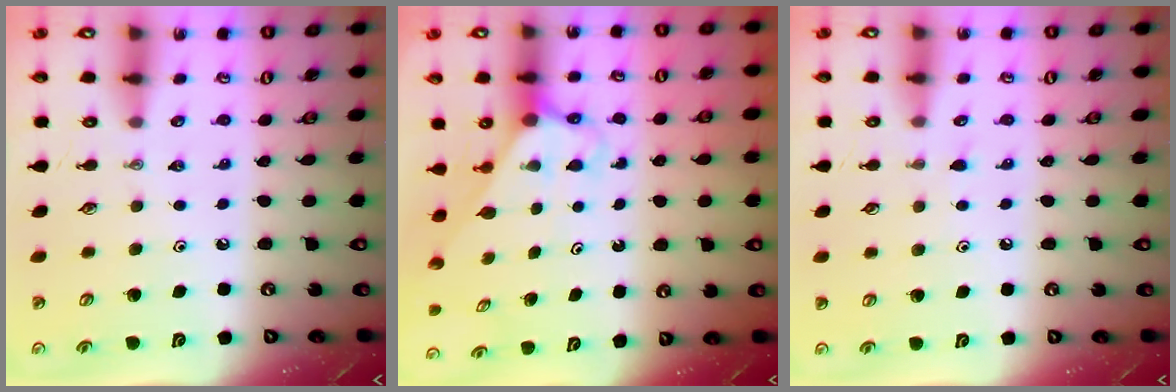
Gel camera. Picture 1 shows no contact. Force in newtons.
{"total": 2.7, "press": 2.7, "slide": 0.2}
{"total": 3.8, "press": 3.8, "slide": 0.5}